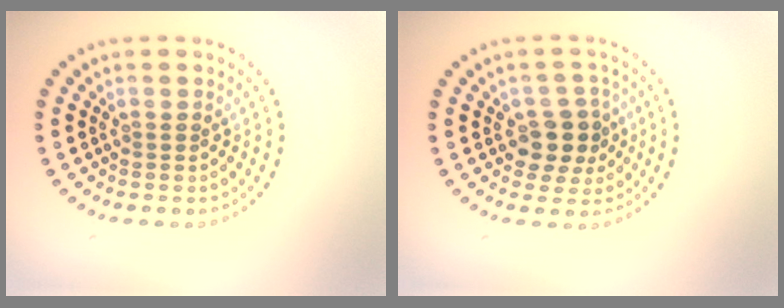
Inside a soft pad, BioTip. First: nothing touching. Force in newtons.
{"total": 3.5, "press": 3.2, "slide": 1.3}